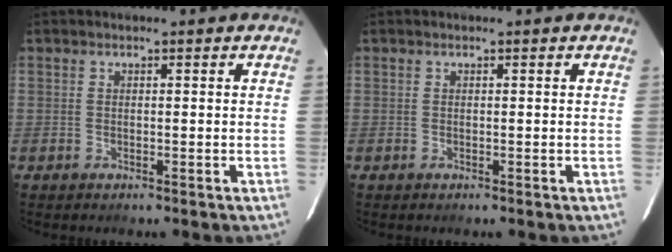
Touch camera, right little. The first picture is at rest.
{"total": 0.0}